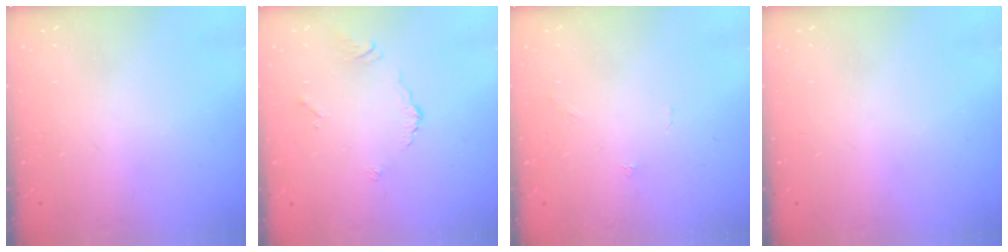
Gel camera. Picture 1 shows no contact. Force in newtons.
{"total": 3.7, "press": 3.6, "slide": 0.7}
{"total": 0.0}
{"total": 0.0}